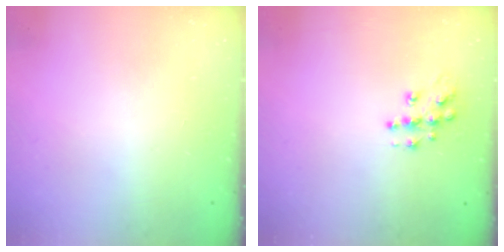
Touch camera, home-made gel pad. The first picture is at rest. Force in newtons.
{"total": 9.5, "press": 9.5, "slide": 0.6}